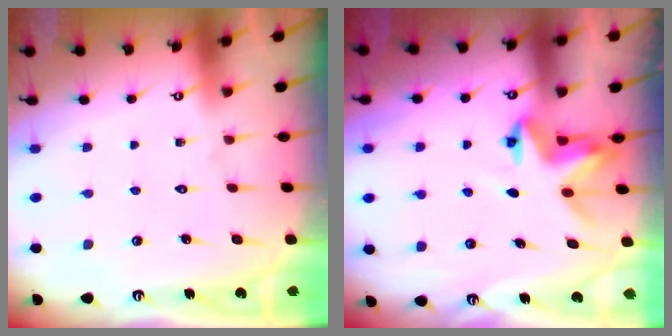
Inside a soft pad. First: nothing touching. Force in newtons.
{"total": 4.0, "press": 4.0, "slide": 0.5}